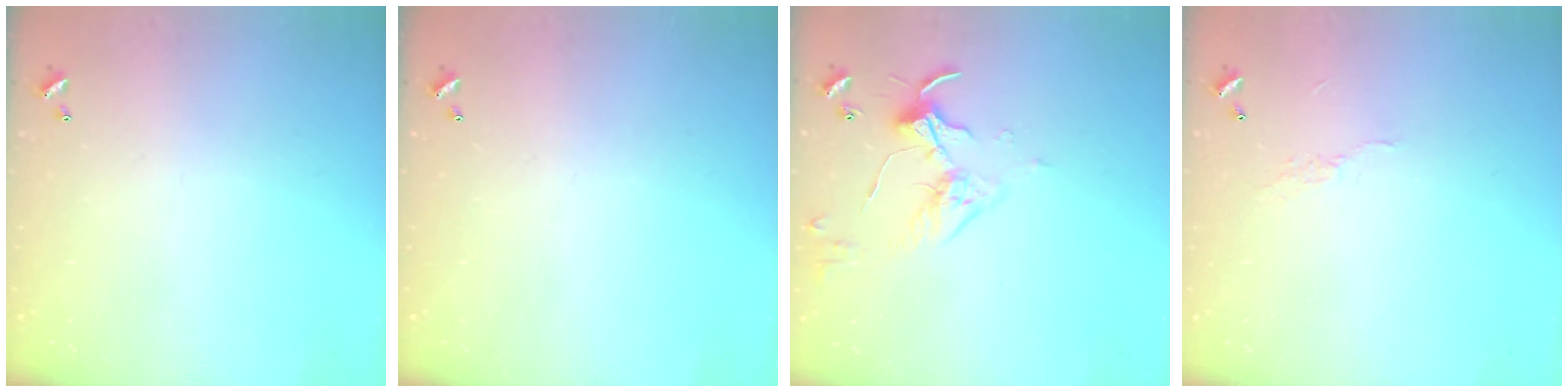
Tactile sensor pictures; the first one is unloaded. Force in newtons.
{"total": 0.0}
{"total": 3.3, "press": 3.2, "slide": 0.7}
{"total": 6.6, "press": 6.6, "slide": 0.7}